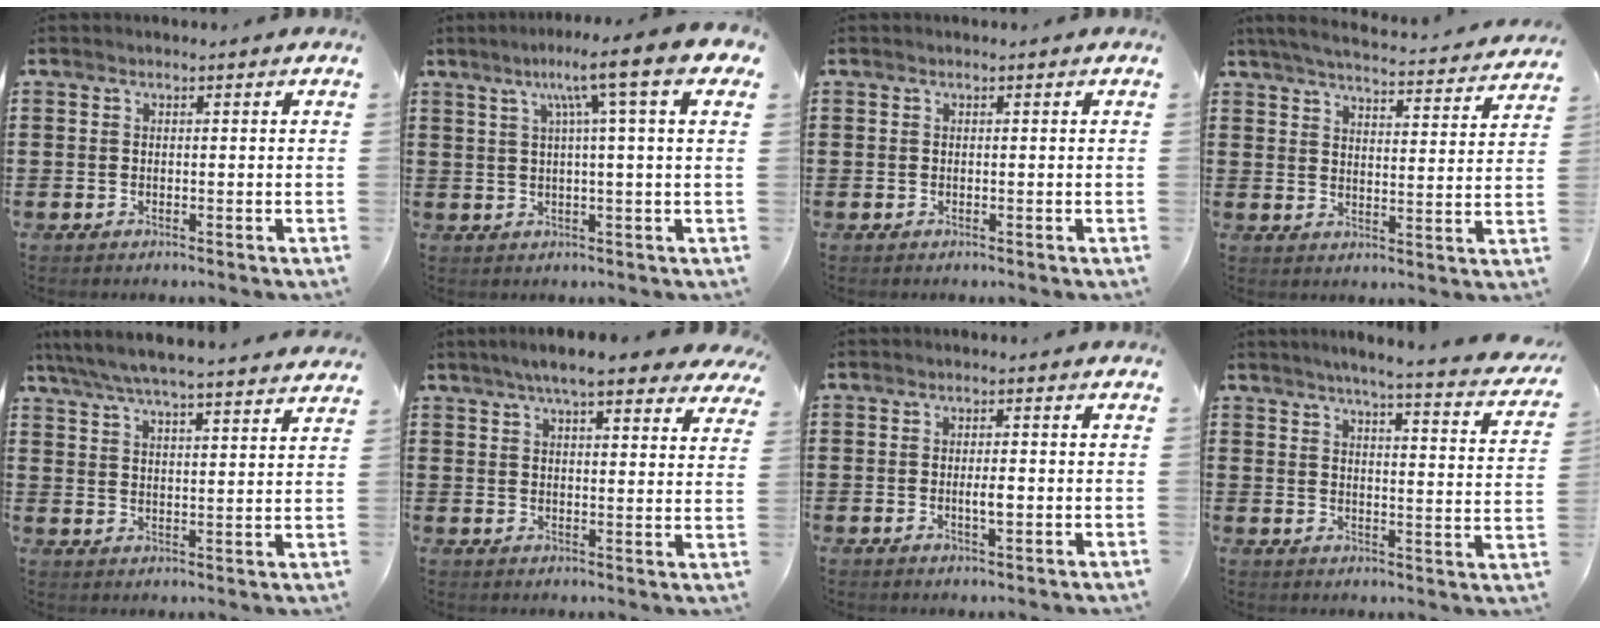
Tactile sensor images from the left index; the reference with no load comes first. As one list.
[{"total": 8.9, "force": [3.5, -0.7, 8.1], "torque": [-0.156, -0.005, 0.047]}, {"total": 0.0}, {"total": 4.6, "force": [4.4, -0.3, 1.3], "torque": [-0.047, -0.034, 0.072]}, {"total": 5.9, "force": [5.5, -0.1, 2.1], "torque": [-0.062, -0.032, 0.095]}, {"total": 7.3, "force": [6.1, 0.8, 3.8], "torque": [-0.083, -0.013, 0.109]}, {"total": 2.6, "force": [-0.2, 0.7, 2.5], "torque": [-0.045, -0.002, -0.003]}, {"total": 4.1, "force": [3.5, -0.7, 2.1], "torque": [-0.058, -0.033, 0.052]}]